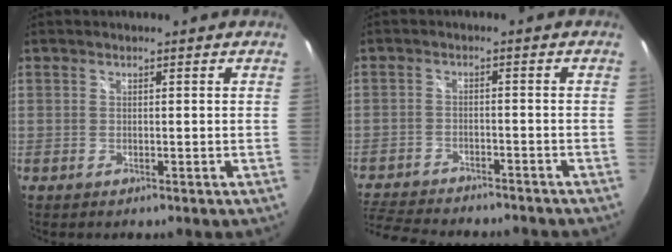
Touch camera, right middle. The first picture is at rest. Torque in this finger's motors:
{"motor_torque": [1.07, -1.06, 0.18, 0.10]}